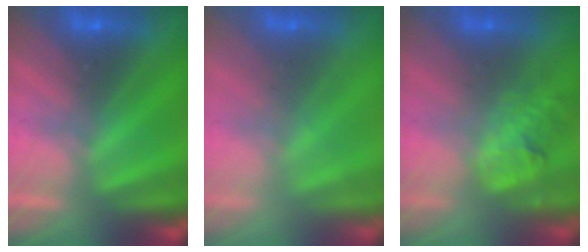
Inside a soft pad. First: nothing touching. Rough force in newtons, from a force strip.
{"total": 2.2}
{"total": 1.8}